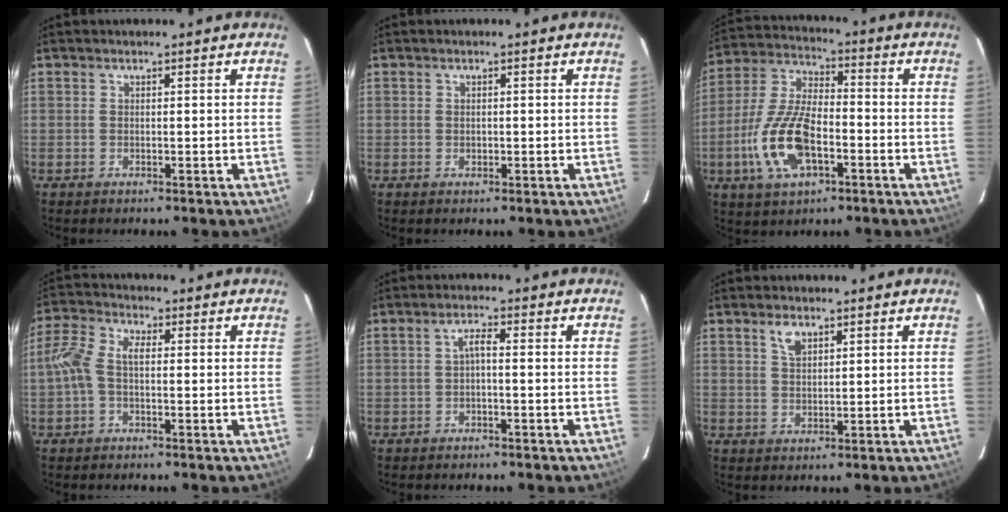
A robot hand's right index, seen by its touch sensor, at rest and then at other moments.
{"total": 0.7, "force": [0.0, 0.6, 0.3], "torque": [-0.004, 0.000, 0.001]}
{"total": 14.7, "force": [-4.9, 6.8, 12.1], "torque": [-0.264, -0.002, -0.091]}
{"total": 6.0, "force": [-0.3, 3.1, 5.1], "torque": [-0.118, 0.019, -0.011]}
{"total": 1.7, "force": [-0.5, 0.3, 1.6], "torque": [-0.033, 0.007, -0.009]}
{"total": 3.0, "force": [1.9, 1.5, 1.8], "torque": [-0.031, 0.004, 0.037]}